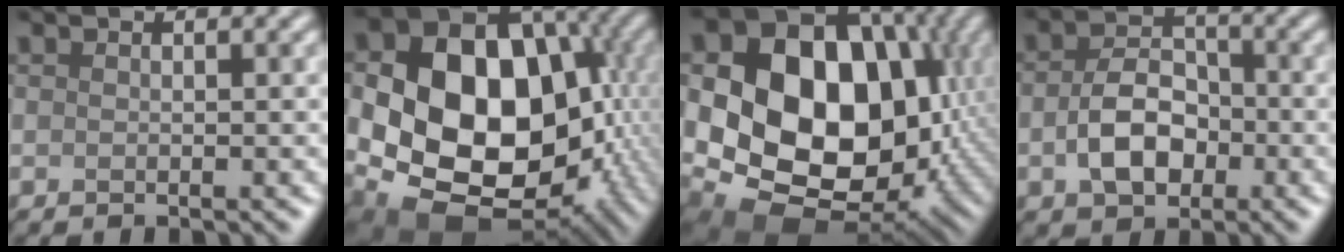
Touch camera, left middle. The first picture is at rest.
{"total": 21.4, "force": [-1.4, 16.8, 13.2], "torque": [-0.230, -0.019, -0.034]}
{"total": 20.3, "force": [0.9, 15.6, 13.0], "torque": [-0.239, -0.014, 0.028]}
{"total": 5.1, "force": [-1.1, 3.5, 3.6], "torque": [-0.067, 0.000, -0.023]}